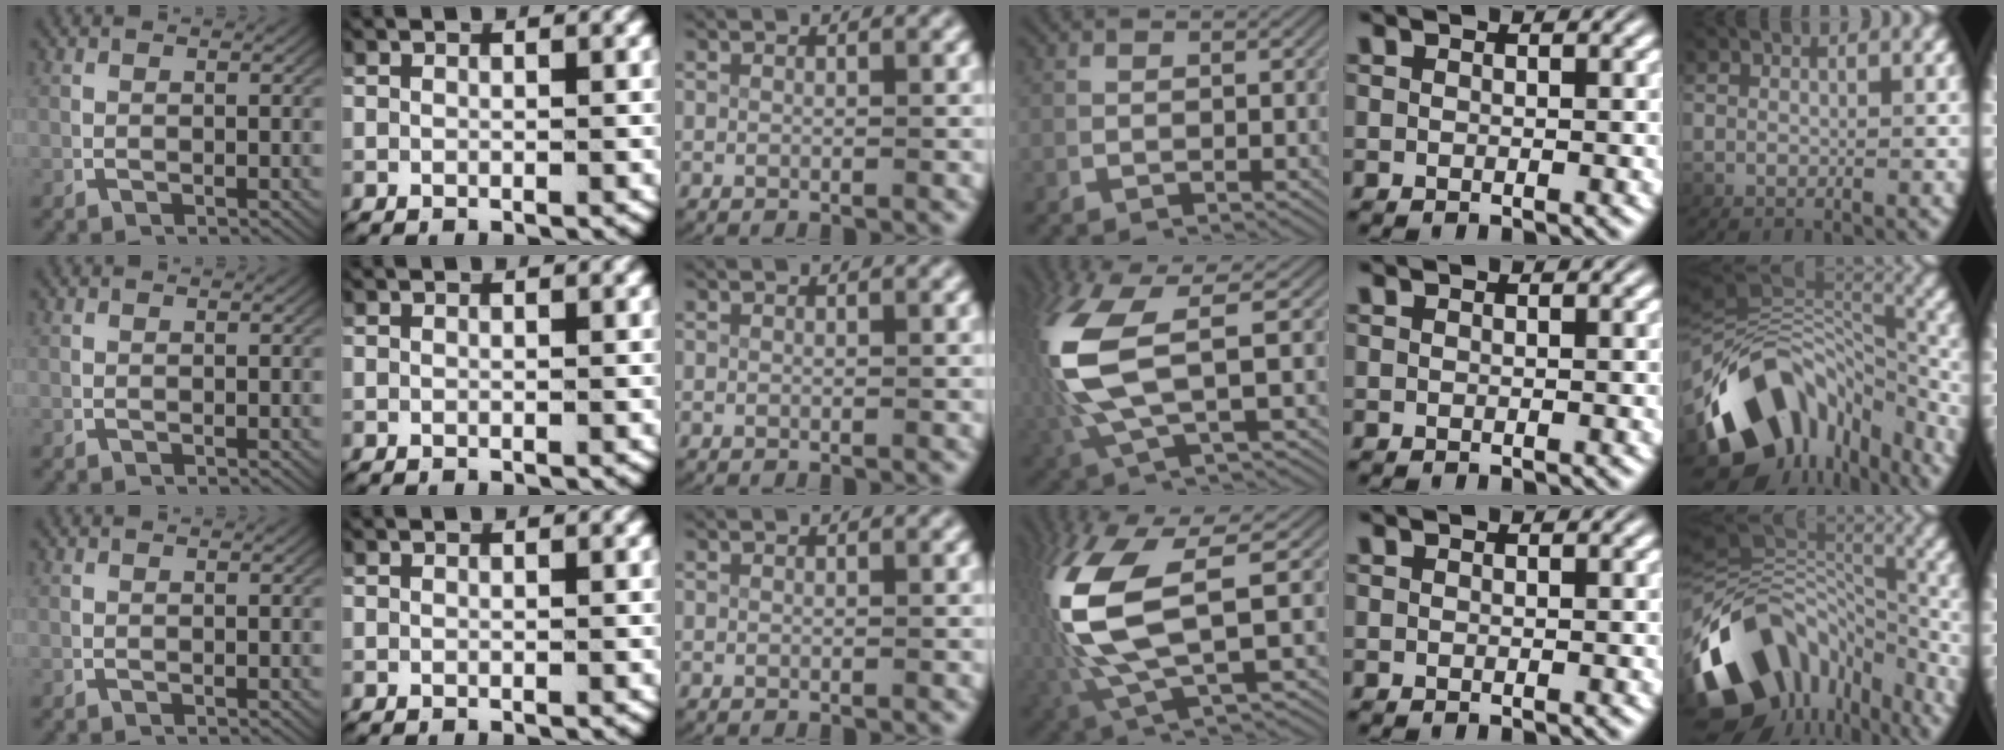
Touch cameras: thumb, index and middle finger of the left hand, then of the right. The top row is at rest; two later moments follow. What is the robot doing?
{"motion": "lift_and_place", "object": "fork"}